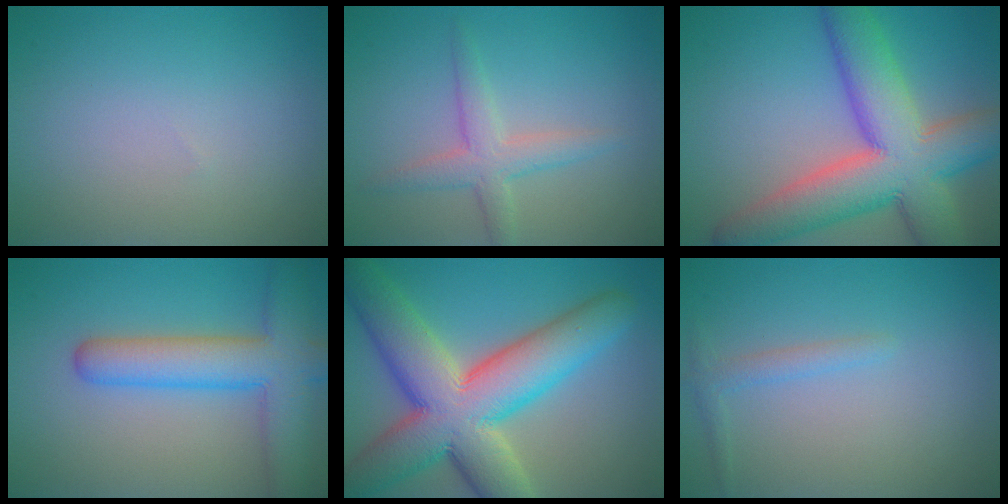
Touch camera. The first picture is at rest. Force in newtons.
{"total": 2.9, "press": 2.9, "slide": 0.1}
{"total": 11.9, "press": 11.8, "slide": 0.6}
{"total": 7.4, "press": 7.4, "slide": 0.4}
{"total": 13.2, "press": 13.1, "slide": 0.8}
{"total": 1.3, "press": 1.3, "slide": 0.1}